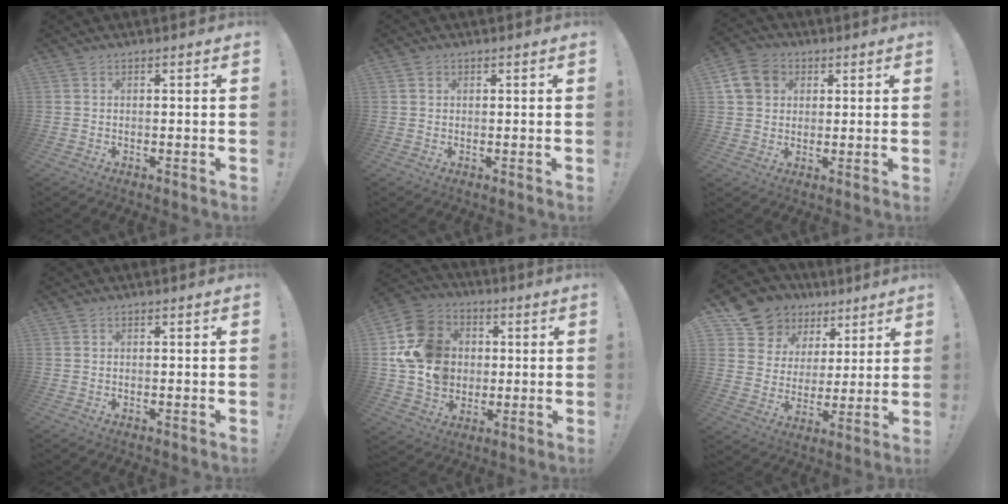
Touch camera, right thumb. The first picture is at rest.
{"total": 0.9, "force": [0.5, 0.8, 0.1], "torque": [0.002, 0.000, 0.009]}
{"total": 10.0, "force": [3.6, 8.1, 4.5], "torque": [-0.080, -0.005, 0.075]}
{"total": 0.0}
{"total": 17.2, "force": [1.6, 14.9, 8.5], "torque": [-0.145, 0.007, 0.046]}
{"total": 11.8, "force": [7.7, 8.5, 2.5], "torque": [-0.048, -0.061, 0.156]}